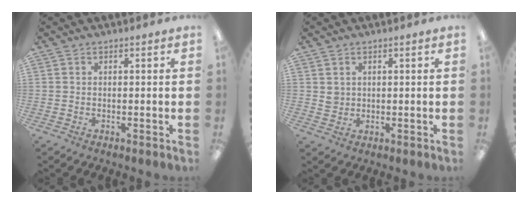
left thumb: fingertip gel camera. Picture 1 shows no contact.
{"total": 2.4, "force": [1.2, 2.1, 0.2], "torque": [0.000, 0.000, 0.020]}